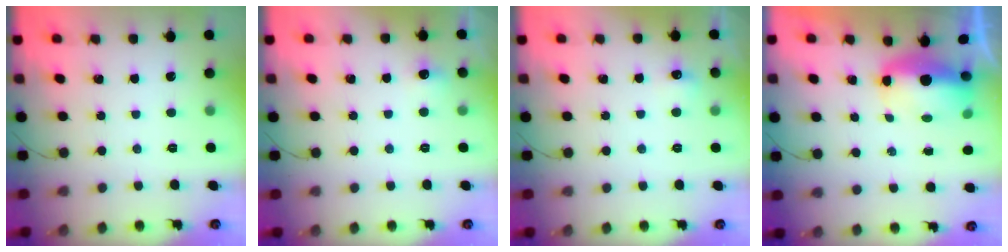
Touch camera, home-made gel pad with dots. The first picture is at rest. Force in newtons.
{"total": 10.6, "press": 4.4, "slide": 9.7}
{"total": 5.0, "press": 4.8, "slide": 1.2}
{"total": 6.4, "press": 6.4, "slide": 0.6}